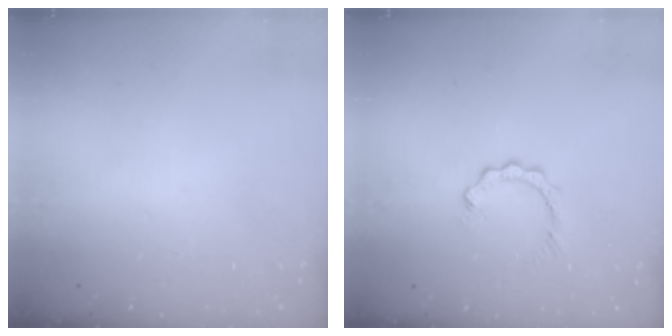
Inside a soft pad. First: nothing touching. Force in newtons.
{"total": 2.5, "press": 2.5, "slide": 0.3}